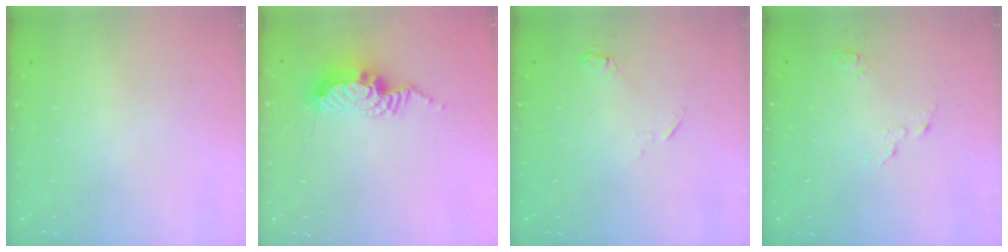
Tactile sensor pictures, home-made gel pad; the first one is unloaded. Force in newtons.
{"total": 10.6, "press": 10.5, "slide": 0.9}
{"total": 3.7, "press": 3.6, "slide": 0.4}
{"total": 3.5, "press": 3.4, "slide": 0.3}